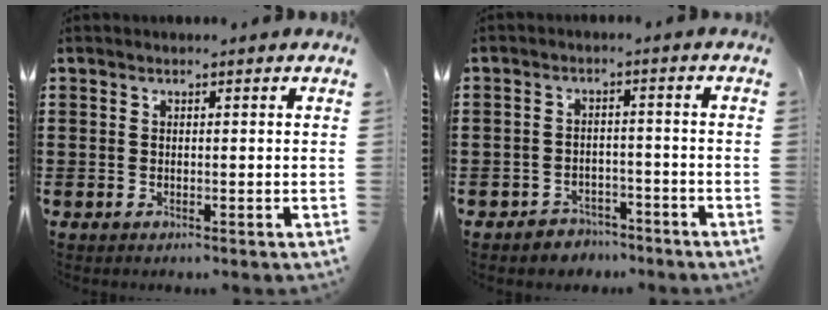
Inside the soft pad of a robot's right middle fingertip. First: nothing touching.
{"total": 3.2, "force": [-3.1, 0.7, -0.3], "torque": [-0.007, -0.001, -0.067]}